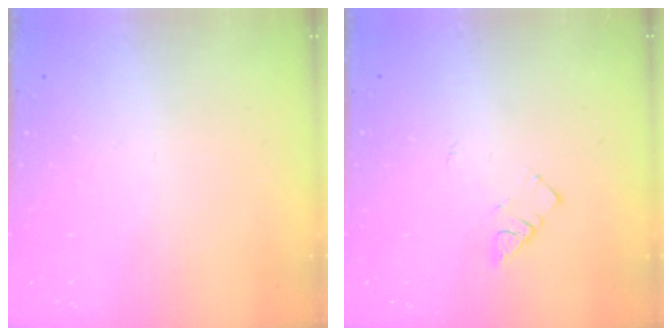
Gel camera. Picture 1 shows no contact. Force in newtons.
{"total": 2.8, "press": 2.7, "slide": 0.4}